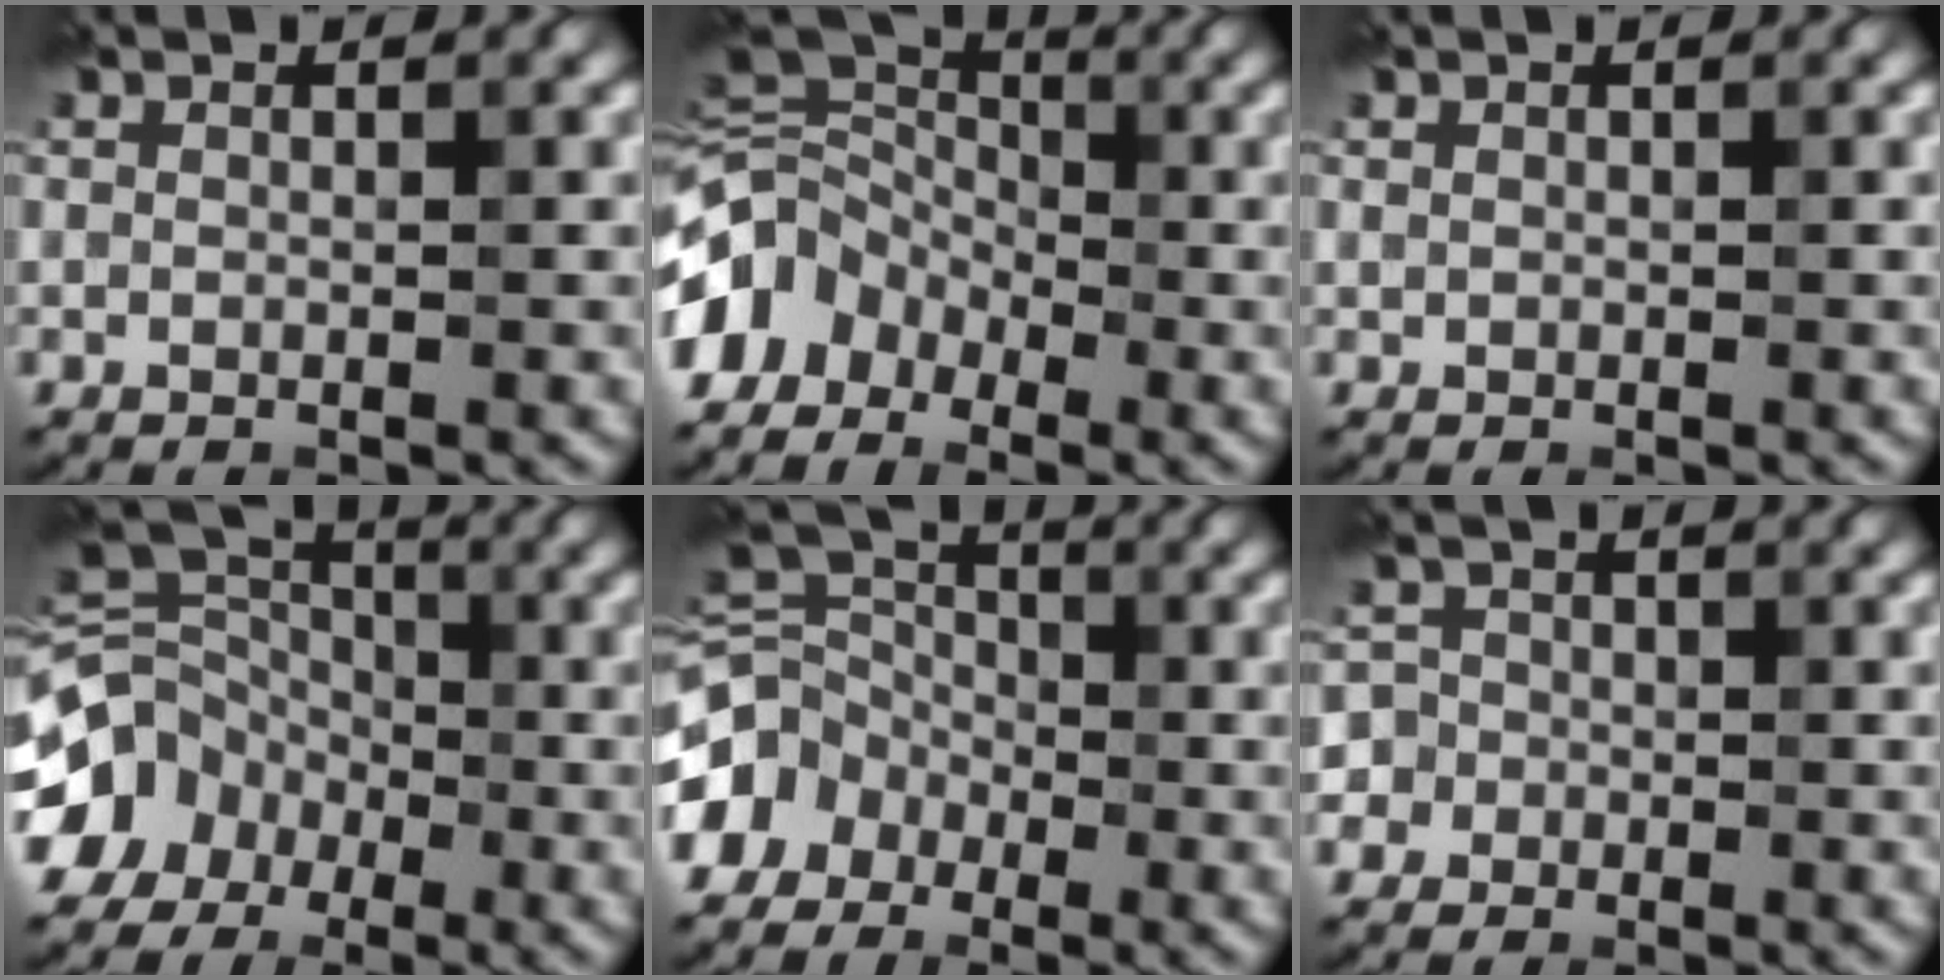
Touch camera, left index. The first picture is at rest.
{"total": 6.9, "force": [-3.8, 4.9, 2.9], "torque": [-0.038, 0.013, -0.077]}
{"total": 0.0}
{"total": 11.3, "force": [-5.5, 9.1, 3.7], "torque": [-0.083, -0.013, -0.114]}
{"total": 9.0, "force": [-4.1, 7.0, 3.9], "torque": [-0.073, -0.002, -0.086]}
{"total": 5.2, "force": [-1.9, 4.7, 0.6], "torque": [-0.004, 0.018, -0.066]}